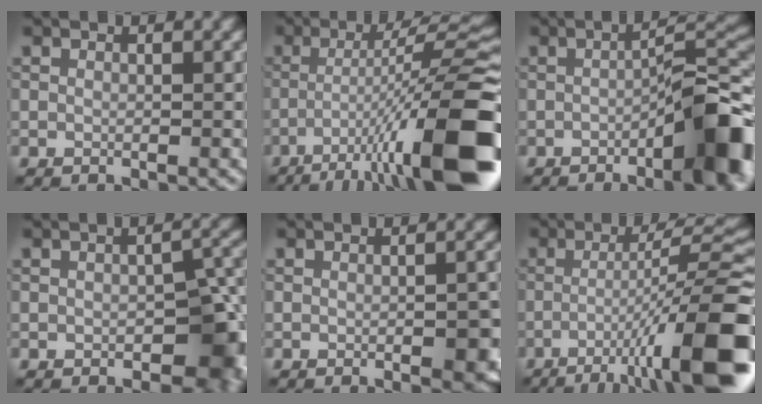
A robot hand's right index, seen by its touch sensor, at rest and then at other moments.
{"total": 15.1, "force": [-7.0, 2.4, 13.1], "torque": [-0.196, 0.011, -0.106]}
{"total": 10.5, "force": [-4.1, 2.6, 9.3], "torque": [-0.113, 0.013, -0.060]}
{"total": 5.9, "force": [-1.5, 3.3, 4.6], "torque": [-0.047, -0.002, -0.021]}
{"total": 4.3, "force": [-1.6, 1.3, 3.8], "torque": [-0.052, -0.001, -0.017]}
{"total": 13.7, "force": [-6.1, 2.3, 12.0], "torque": [-0.162, 0.009, -0.097]}